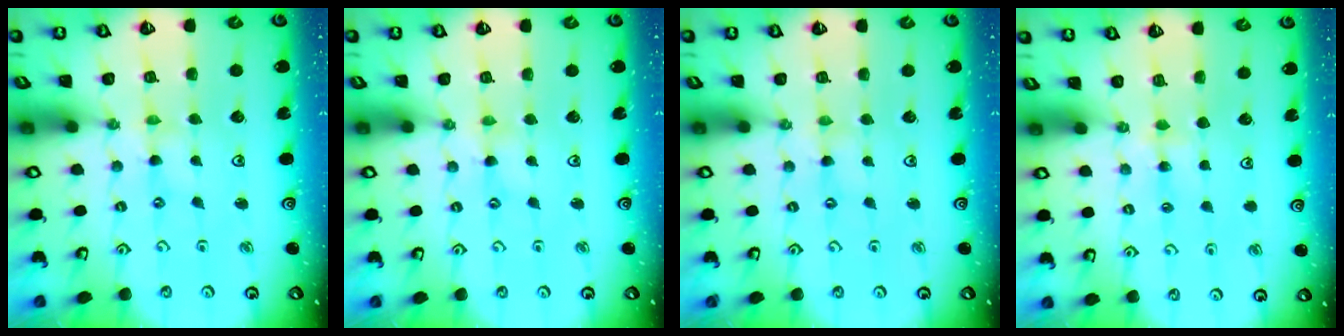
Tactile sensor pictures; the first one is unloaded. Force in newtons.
{"total": 1.1, "press": 1.1, "slide": 0.2}
{"total": 0.7, "press": 0.7, "slide": 0.1}
{"total": 3.6, "press": 3.6, "slide": 0.7}